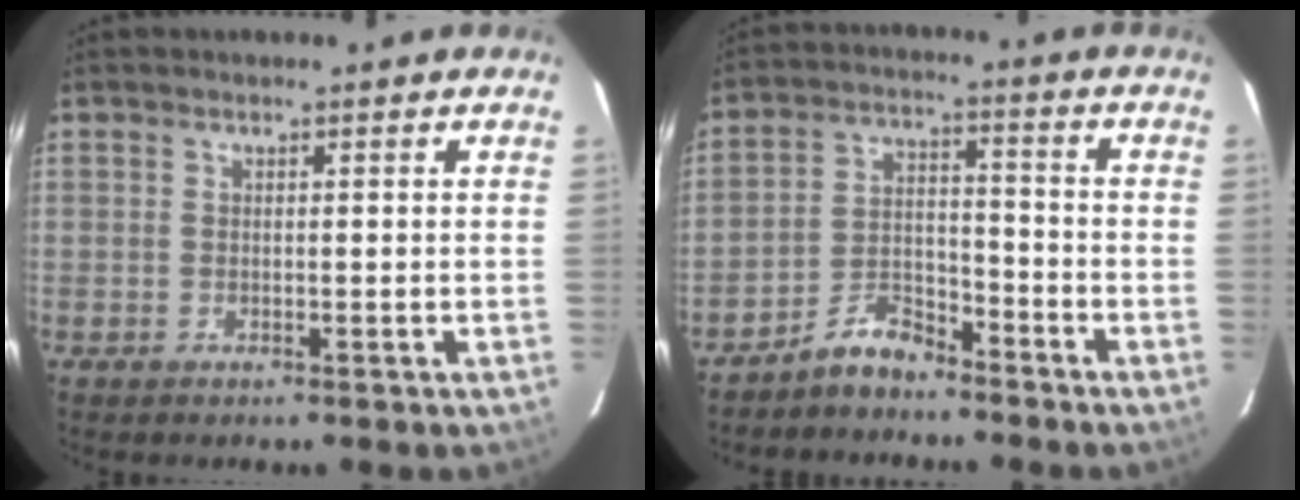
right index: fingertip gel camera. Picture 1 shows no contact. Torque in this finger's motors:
{"motor_torque": [0.04, -0.26, -0.45, -0.12]}